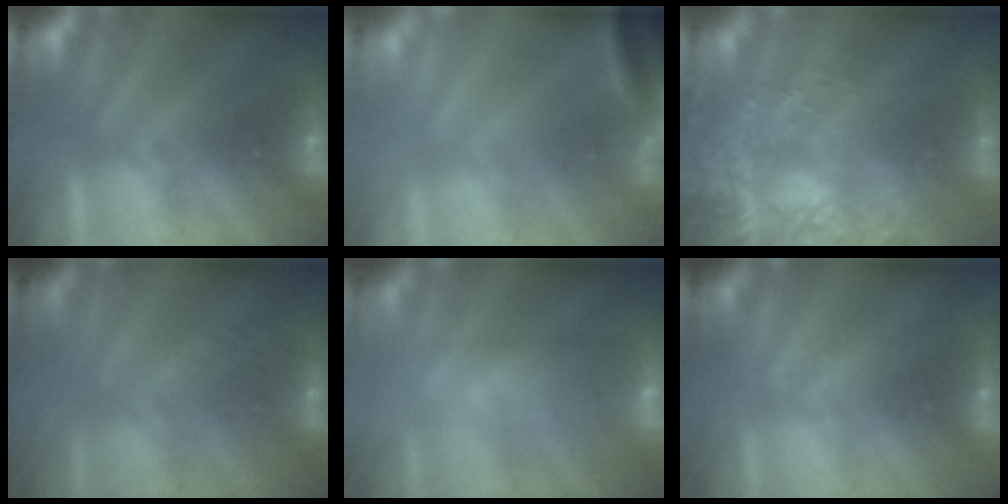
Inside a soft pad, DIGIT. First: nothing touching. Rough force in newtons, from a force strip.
{"total": 3.6}
{"total": 7.1}
{"total": 2.6}
{"total": 8.1}
{"total": 1.1}